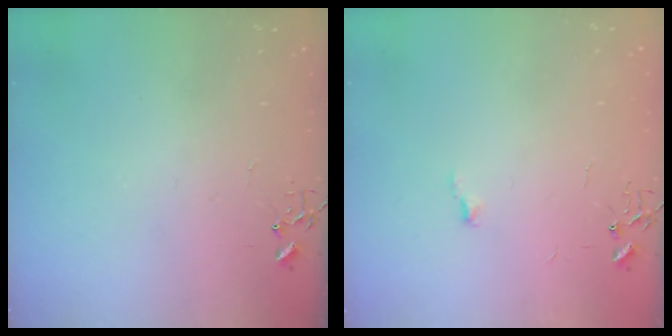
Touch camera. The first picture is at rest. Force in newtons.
{"total": 3.5, "press": 3.5, "slide": 0.4}